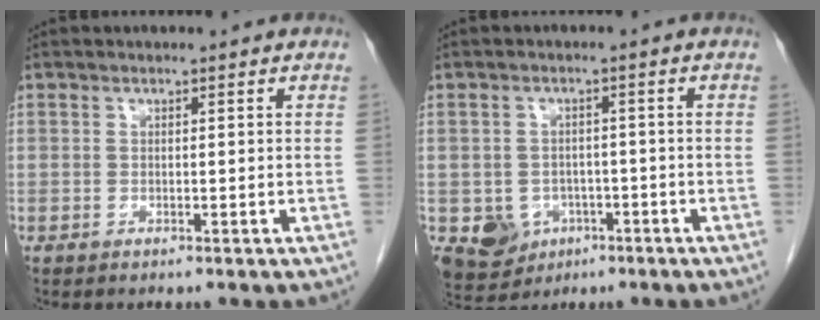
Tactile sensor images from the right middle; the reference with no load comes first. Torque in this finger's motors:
{"motor_torque": [0.33, -0.16, 0.01, 0.00]}